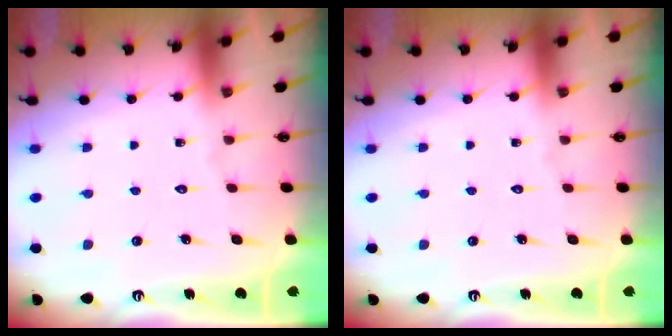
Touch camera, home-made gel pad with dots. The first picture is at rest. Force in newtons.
{"total": 0.0}